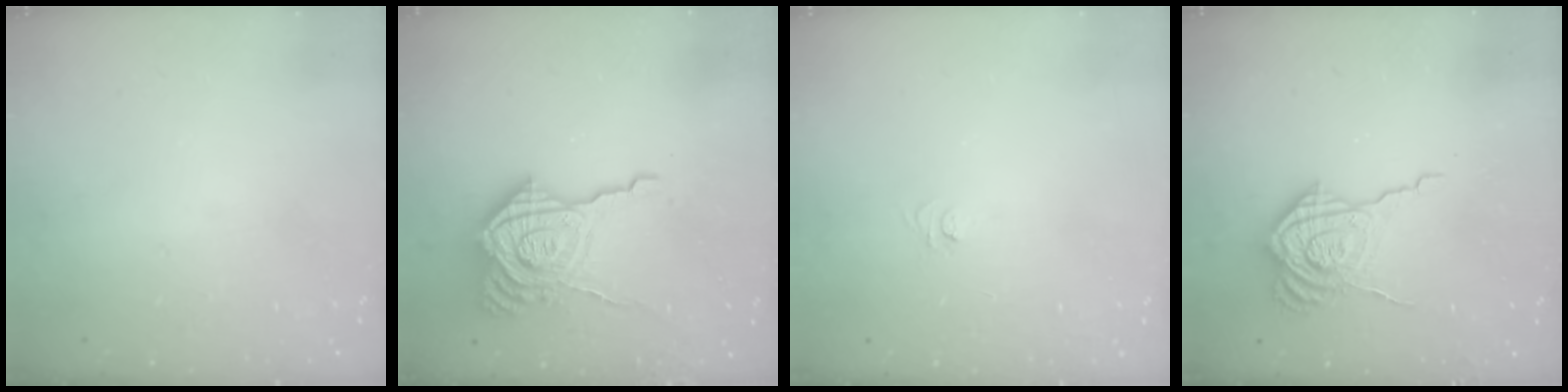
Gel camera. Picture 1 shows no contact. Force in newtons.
{"total": 20.6, "press": 20.5, "slide": 1.6}
{"total": 4.0, "press": 4.0, "slide": 0.4}
{"total": 13.1, "press": 13.1, "slide": 0.9}